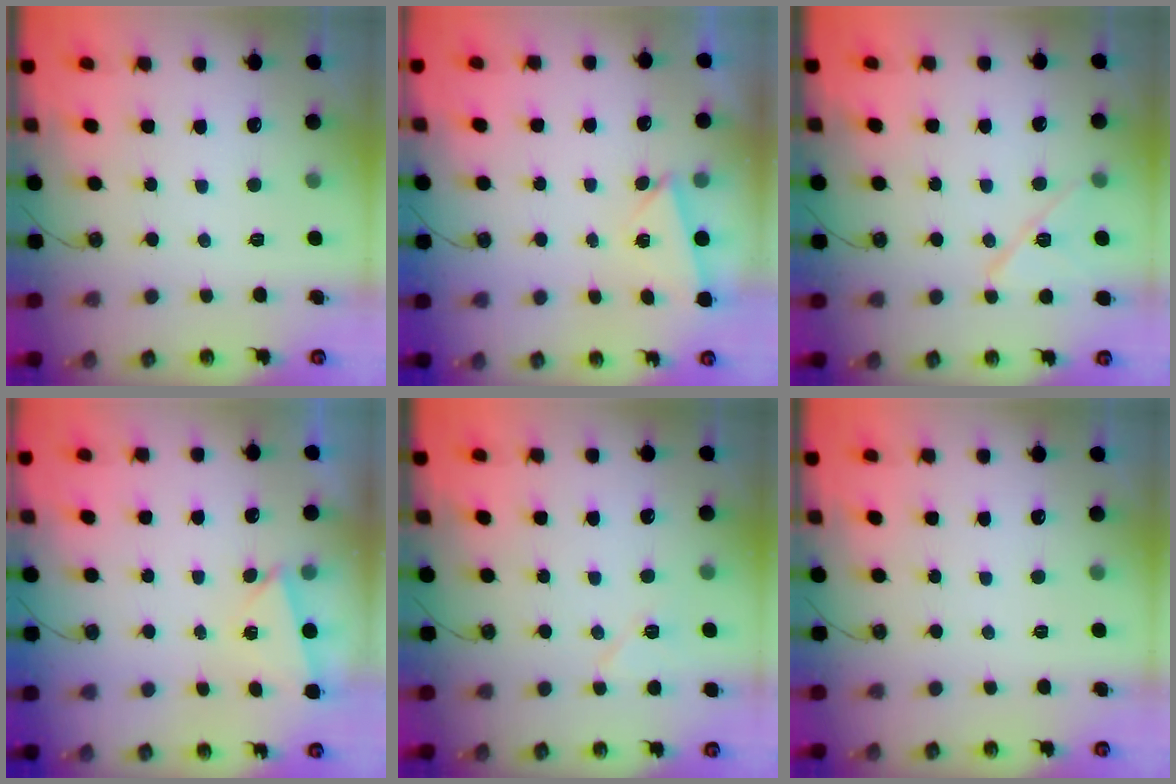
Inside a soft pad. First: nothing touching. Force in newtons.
{"total": 2.6, "press": 2.2, "slide": 1.4}
{"total": 11.0, "press": 11.0, "slide": 0.9}
{"total": 3.0, "press": 2.4, "slide": 1.7}
{"total": 6.4, "press": 6.4, "slide": 0.5}
{"total": 0.0}